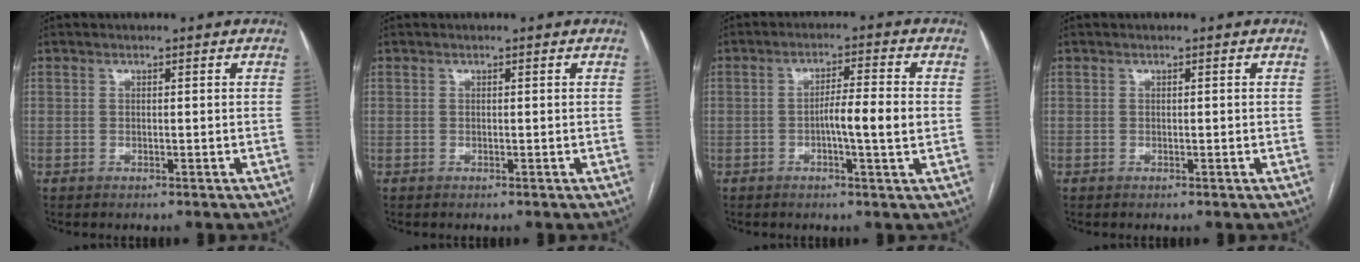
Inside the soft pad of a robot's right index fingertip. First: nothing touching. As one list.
[{"total": 0.0}, {"total": 6.0, "force": [-0.9, 0.0, 5.9], "torque": [-0.093, 0.004, -0.015]}, {"total": 0.0}]